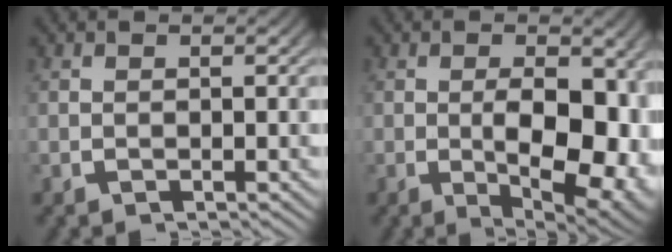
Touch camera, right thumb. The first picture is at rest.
{"total": 10.1, "force": [-2.0, 5.7, 8.1], "torque": [-0.139, -0.054, -0.010]}